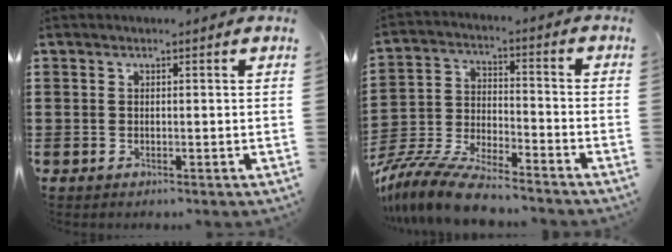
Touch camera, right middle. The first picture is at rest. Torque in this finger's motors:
{"motor_torque": [1.69, -0.45, 0.81, 0.21]}